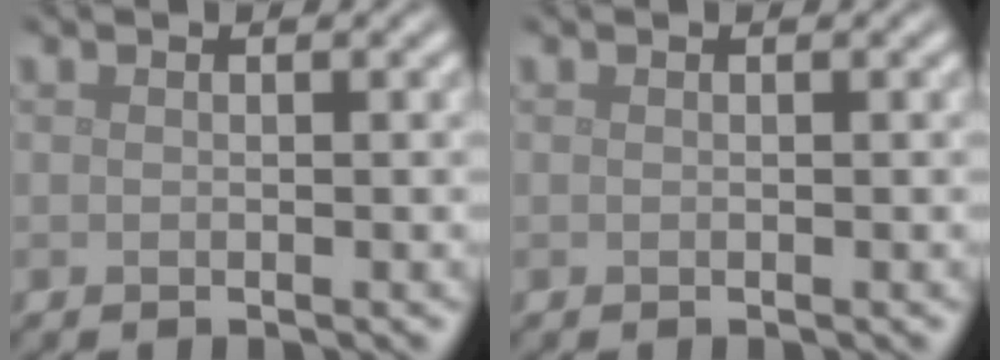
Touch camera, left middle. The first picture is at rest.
{"total": 0.0}